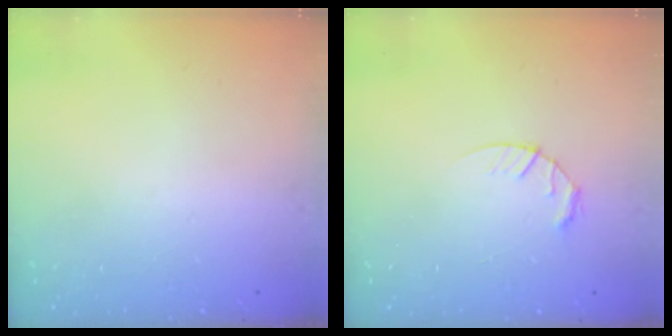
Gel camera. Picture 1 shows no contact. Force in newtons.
{"total": 4.3, "press": 4.3, "slide": 0.7}